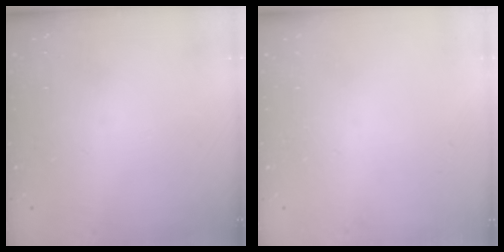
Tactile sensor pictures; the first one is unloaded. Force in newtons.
{"total": 0.0}